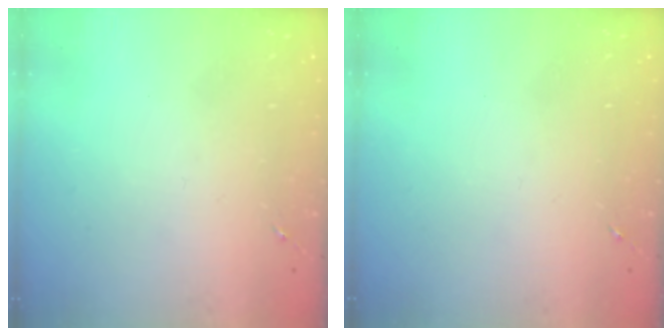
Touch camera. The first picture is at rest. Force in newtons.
{"total": 0.0}